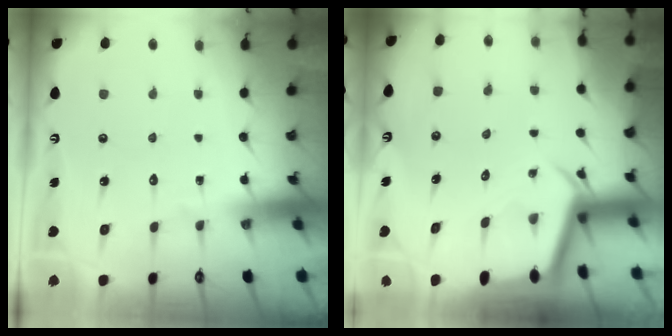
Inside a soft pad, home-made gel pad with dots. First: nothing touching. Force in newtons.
{"total": 2.8, "press": 2.8, "slide": 0.3}